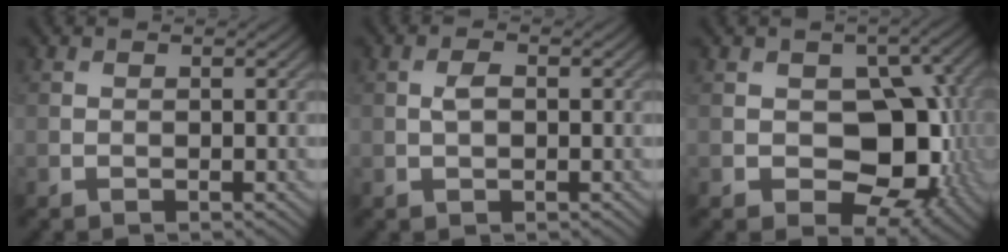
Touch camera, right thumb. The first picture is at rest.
{"total": 1.8, "force": [0.1, 1.0, 1.5], "torque": [-0.032, 0.004, 0.001]}
{"total": 10.5, "force": [-0.9, 7.2, 7.5], "torque": [-0.094, -0.007, -0.025]}